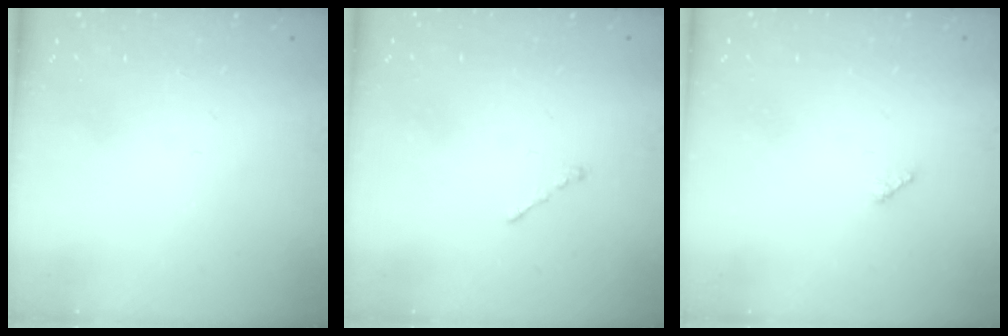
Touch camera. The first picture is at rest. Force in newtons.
{"total": 0.7, "press": 0.7, "slide": 0.2}
{"total": 2.9, "press": 2.9, "slide": 0.4}